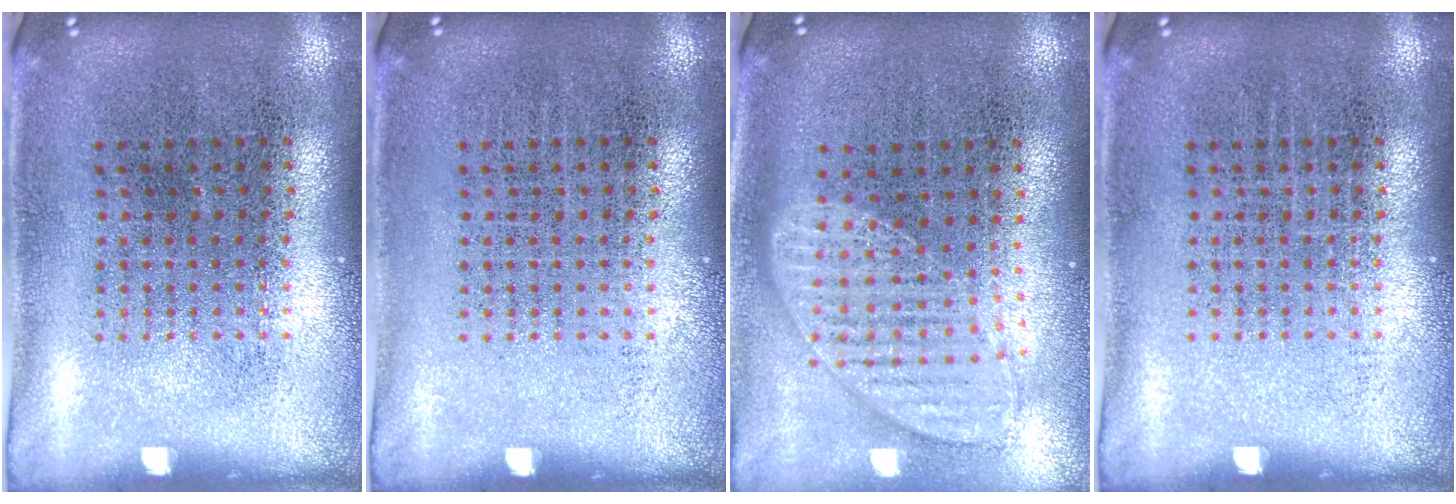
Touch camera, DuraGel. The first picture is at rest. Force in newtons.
{"total": 0.0}
{"total": 1.2, "press": 1.2, "slide": 0.3}
{"total": 0.0}